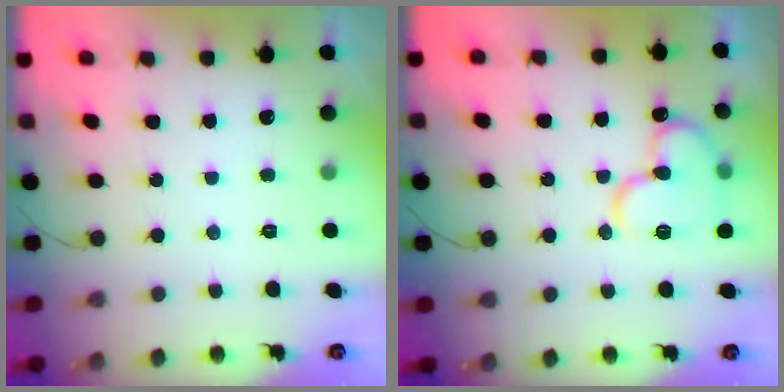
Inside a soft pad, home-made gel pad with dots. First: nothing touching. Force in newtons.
{"total": 14.8, "press": 14.7, "slide": 1.8}